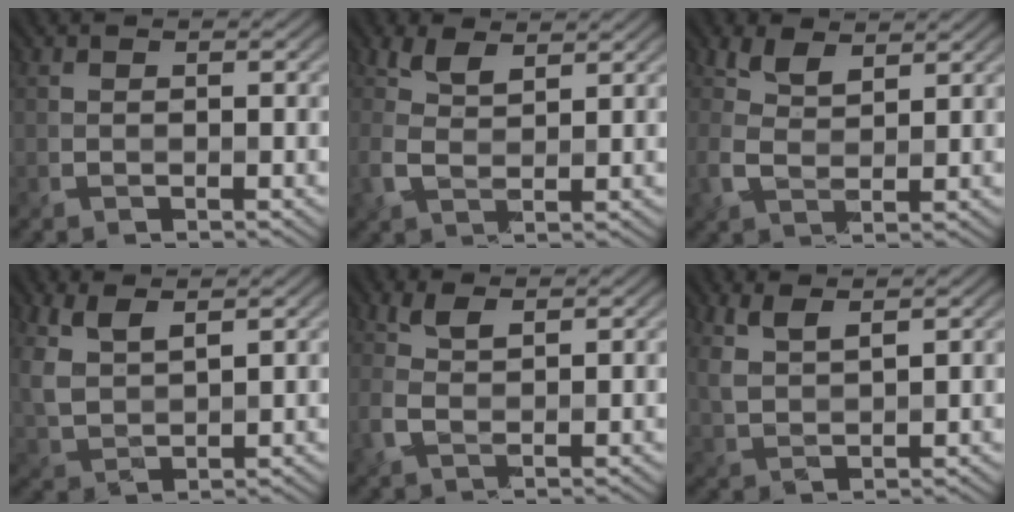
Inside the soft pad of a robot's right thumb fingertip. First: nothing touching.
{"total": 3.0, "force": [1.7, 1.2, 2.3], "torque": [-0.058, 0.002, 0.033]}
{"total": 3.3, "force": [2.0, 1.4, 2.2], "torque": [-0.055, 0.000, 0.037]}
{"total": 5.3, "force": [3.3, 2.0, 3.6], "torque": [-0.096, 0.001, 0.070]}
{"total": 2.4, "force": [1.0, 0.8, 2.0], "torque": [-0.054, 0.004, 0.021]}
{"total": 3.7, "force": [2.6, 0.8, 2.5], "torque": [-0.068, 0.001, 0.058]}